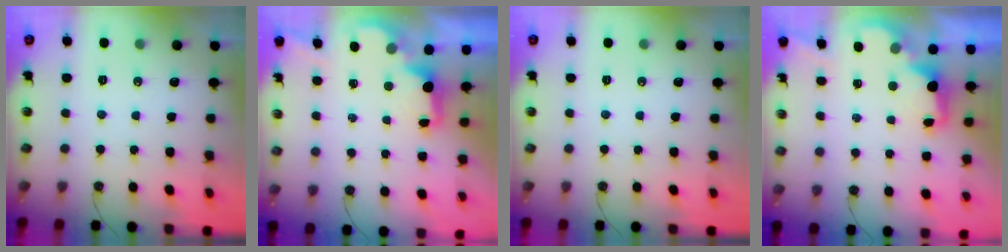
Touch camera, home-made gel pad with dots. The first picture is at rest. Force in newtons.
{"total": 2.0, "press": 1.9, "slide": 0.8}
{"total": 0.0}
{"total": 2.6, "press": 2.5, "slide": 0.6}